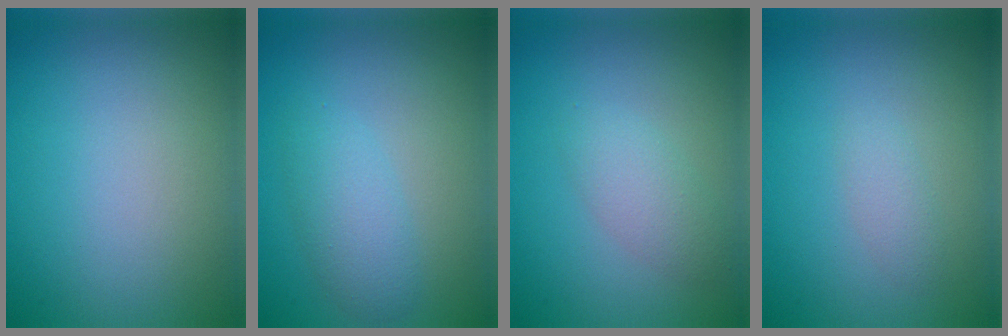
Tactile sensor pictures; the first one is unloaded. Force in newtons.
{"total": 2.7, "press": 2.7, "slide": 0.1}
{"total": 2.2, "press": 2.2, "slide": 0.2}
{"total": 1.2, "press": 1.2, "slide": 0.1}